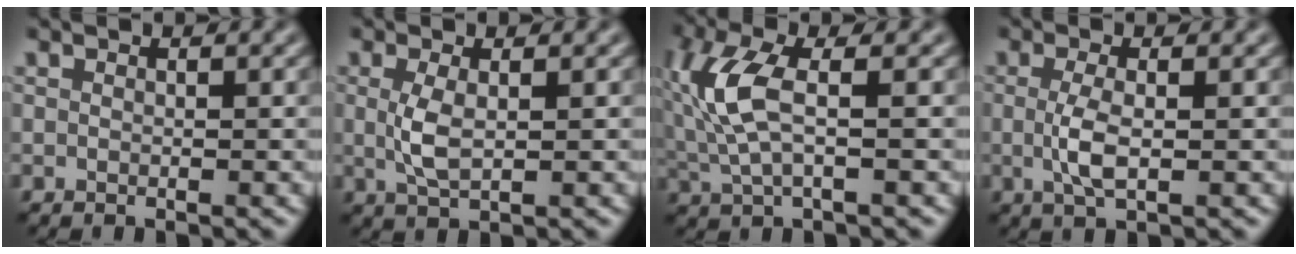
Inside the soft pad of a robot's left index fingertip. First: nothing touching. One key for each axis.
{"total": 2.5, "fx": 0.2, "fy": 0.8, "fz": 2.3, "tx": -0.059, "ty": 0.000, "tz": 0.004}
{"total": 5.7, "fx": 0.6, "fy": 2.2, "fz": 5.3, "tx": -0.133, "ty": 0.002, "tz": 0.011}
{"total": 2.7, "fx": -0.1, "fy": 0.8, "fz": 2.6, "tx": -0.060, "ty": -0.003, "tz": -0.004}